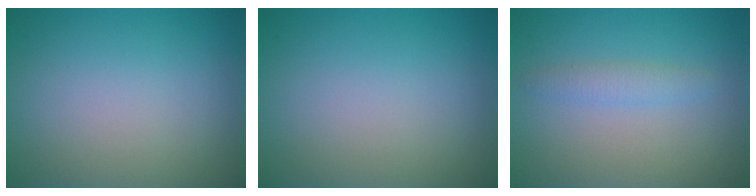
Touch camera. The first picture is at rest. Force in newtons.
{"total": 0.0}
{"total": 1.6, "press": 1.6, "slide": 0.1}